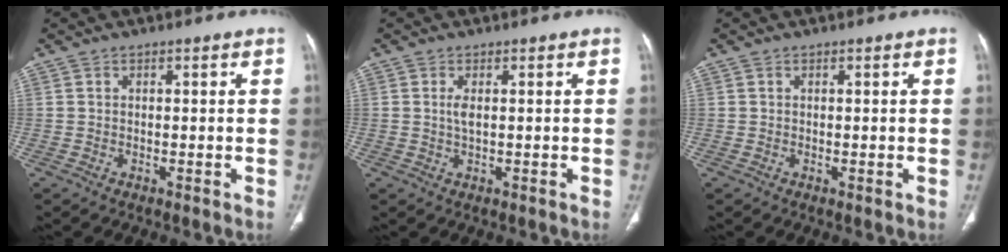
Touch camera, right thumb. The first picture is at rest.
{"total": 2.0, "force": [0.2, 0.7, 1.8], "torque": [-0.043, -0.001, 0.008]}
{"total": 0.0}